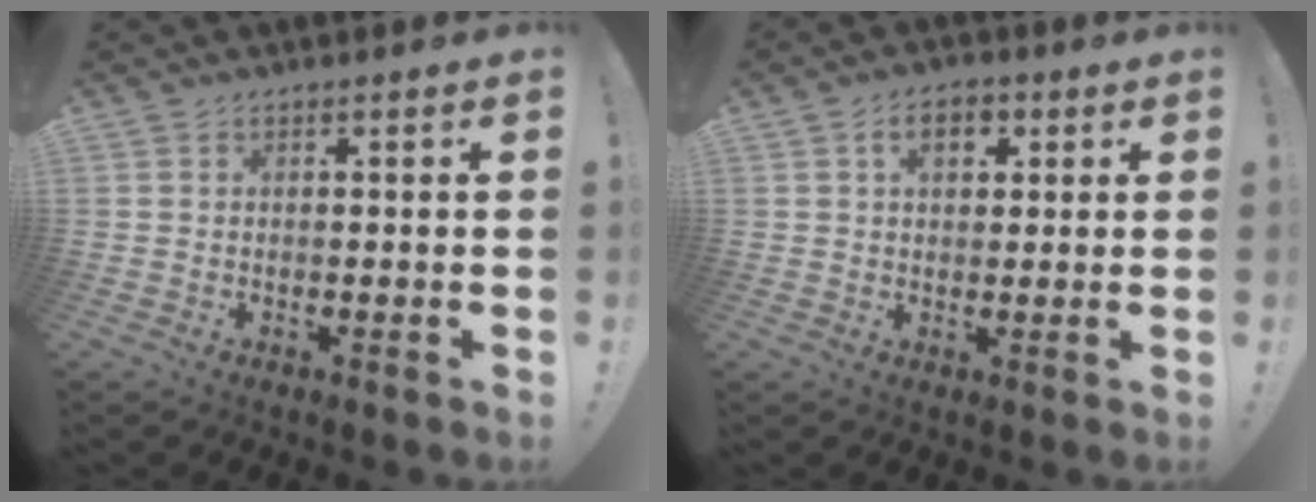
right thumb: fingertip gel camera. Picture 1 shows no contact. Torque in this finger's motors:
{"motor_torque": [0.50, 1.24, 0.37, 0.01, 0.00]}